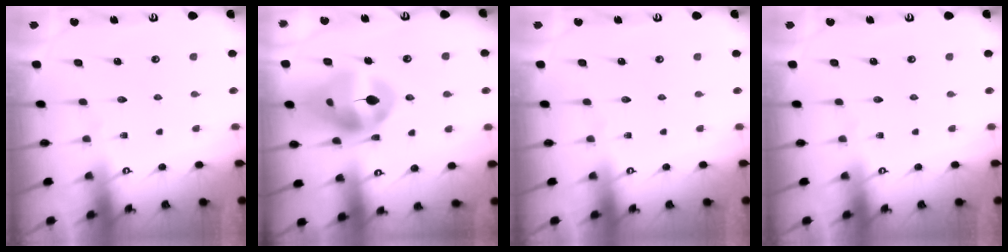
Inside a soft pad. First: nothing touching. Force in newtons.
{"total": 16.1, "press": 16.0, "slide": 2.1}
{"total": 0.0}
{"total": 0.0}